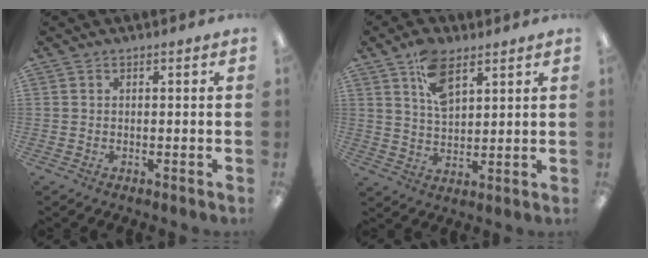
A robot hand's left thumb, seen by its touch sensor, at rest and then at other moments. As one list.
[{"total": 9.2, "force": [5.3, 4.9, 5.7], "torque": [-0.101, -0.011, 0.096]}]